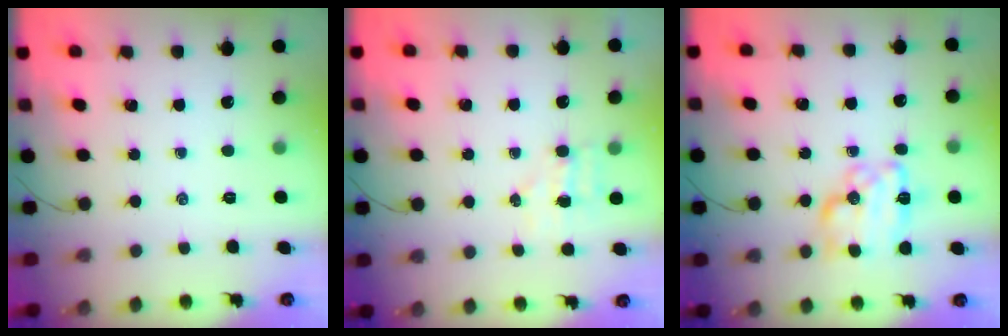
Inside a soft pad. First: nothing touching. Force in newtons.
{"total": 4.2, "press": 4.1, "slide": 1.1}
{"total": 13.1, "press": 13.1, "slide": 0.4}